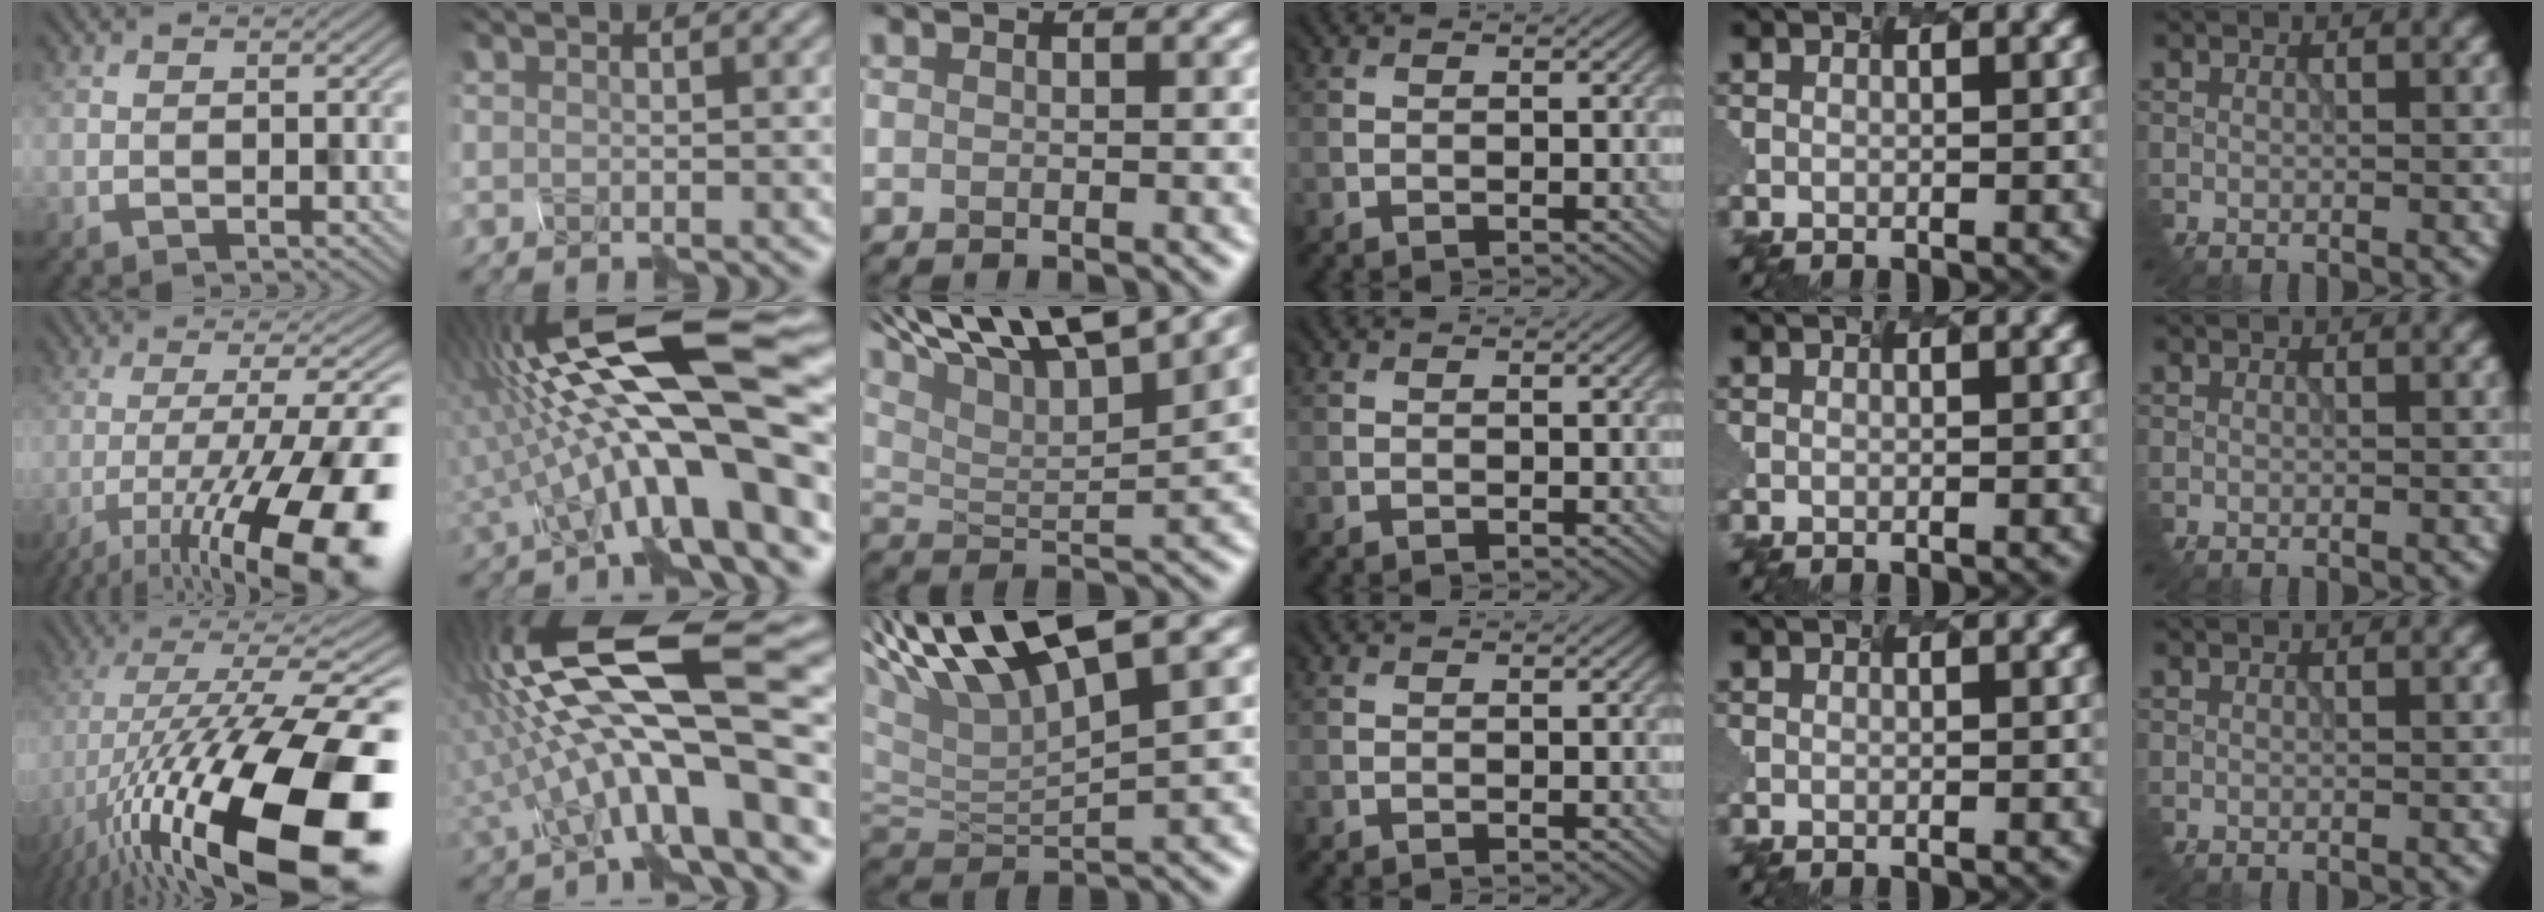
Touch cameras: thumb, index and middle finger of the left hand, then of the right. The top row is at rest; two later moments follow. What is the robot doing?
{"motion": "shake", "object": "plastic piggy bank"}